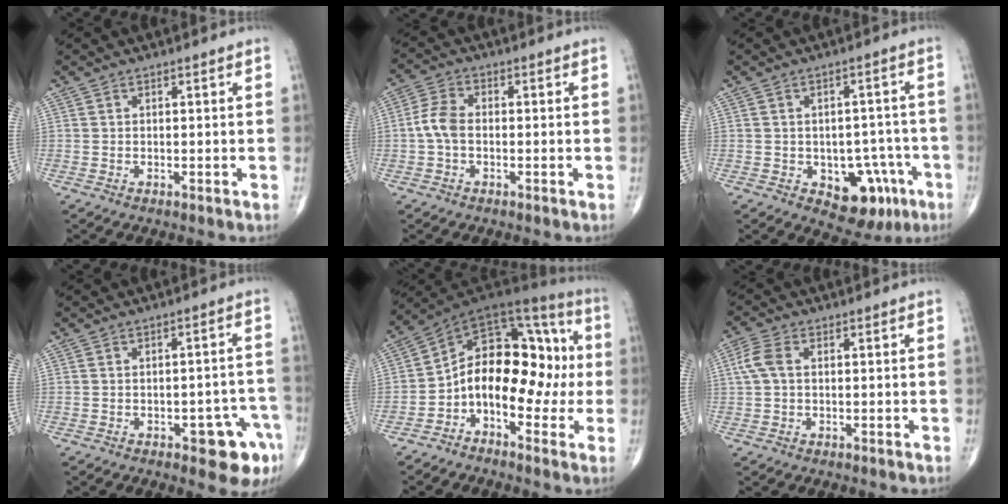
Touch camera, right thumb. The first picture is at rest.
{"total": 4.8, "force": [-0.7, 2.9, 3.7], "torque": [-0.077, 0.015, -0.020]}
{"total": 10.4, "force": [-4.3, 6.7, 6.7], "torque": [-0.041, 0.028, -0.045]}
{"total": 8.1, "force": [-4.0, 3.3, 6.2], "torque": [-0.047, 0.024, -0.043]}
{"total": 18.0, "force": [-2.2, 10.9, 14.1], "torque": [-0.170, 0.071, -0.045]}
{"total": 4.2, "force": [0.6, 2.6, 3.3], "torque": [-0.085, 0.014, 0.010]}